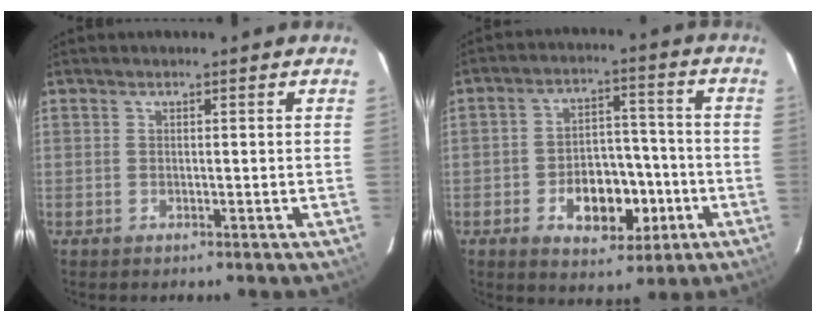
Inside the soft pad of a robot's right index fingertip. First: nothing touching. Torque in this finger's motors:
{"motor_torque": [0.79, -0.69, 0.29, 0.07]}